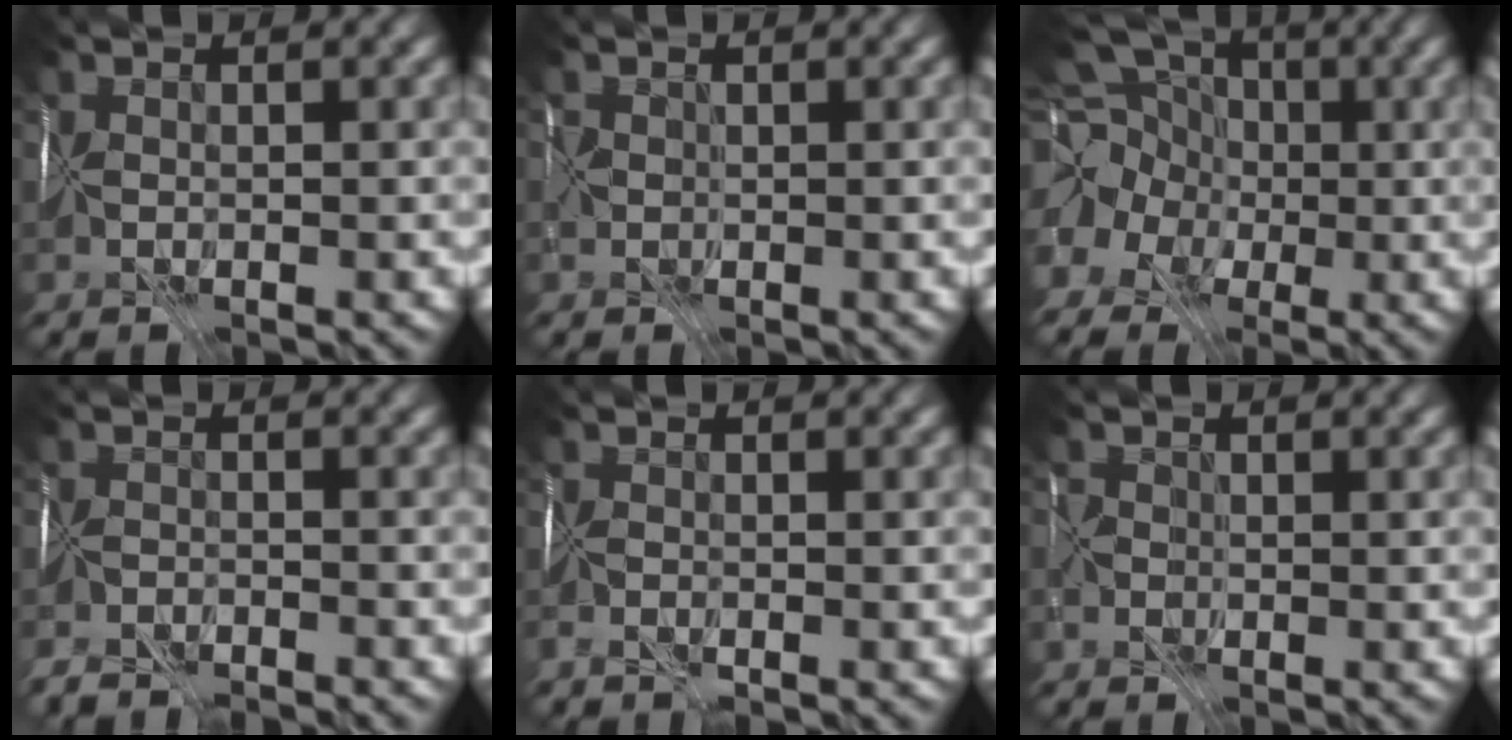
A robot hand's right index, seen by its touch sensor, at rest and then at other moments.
{"total": 0.7, "force": [0.4, 0.1, -0.6], "torque": [0.018, 0.002, 0.010]}
{"total": 13.1, "force": [-0.5, 11.9, 5.3], "torque": [-0.127, 0.006, -0.039]}
{"total": 5.1, "force": [-5.0, 0.8, 0.6], "torque": [-0.005, -0.009, -0.077]}
{"total": 1.2, "force": [-1.2, 0.1, 0.4], "torque": [-0.006, -0.004, -0.027]}
{"total": 0.6, "force": [0.0, -0.1, -0.6], "torque": [0.015, 0.006, -0.003]}